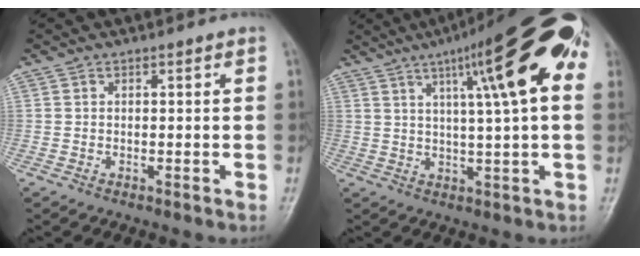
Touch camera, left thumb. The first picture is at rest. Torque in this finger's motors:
{"motor_torque": [2.51, 2.51, 2.01, -0.76, 0.38]}